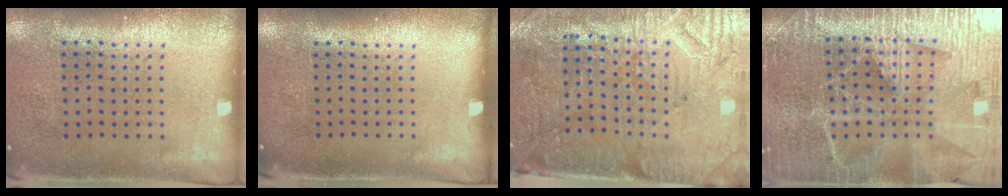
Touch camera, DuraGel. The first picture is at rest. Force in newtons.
{"total": 0.0}
{"total": 3.3, "press": 3.1, "slide": 1.2}
{"total": 5.2, "press": 4.8, "slide": 2.0}